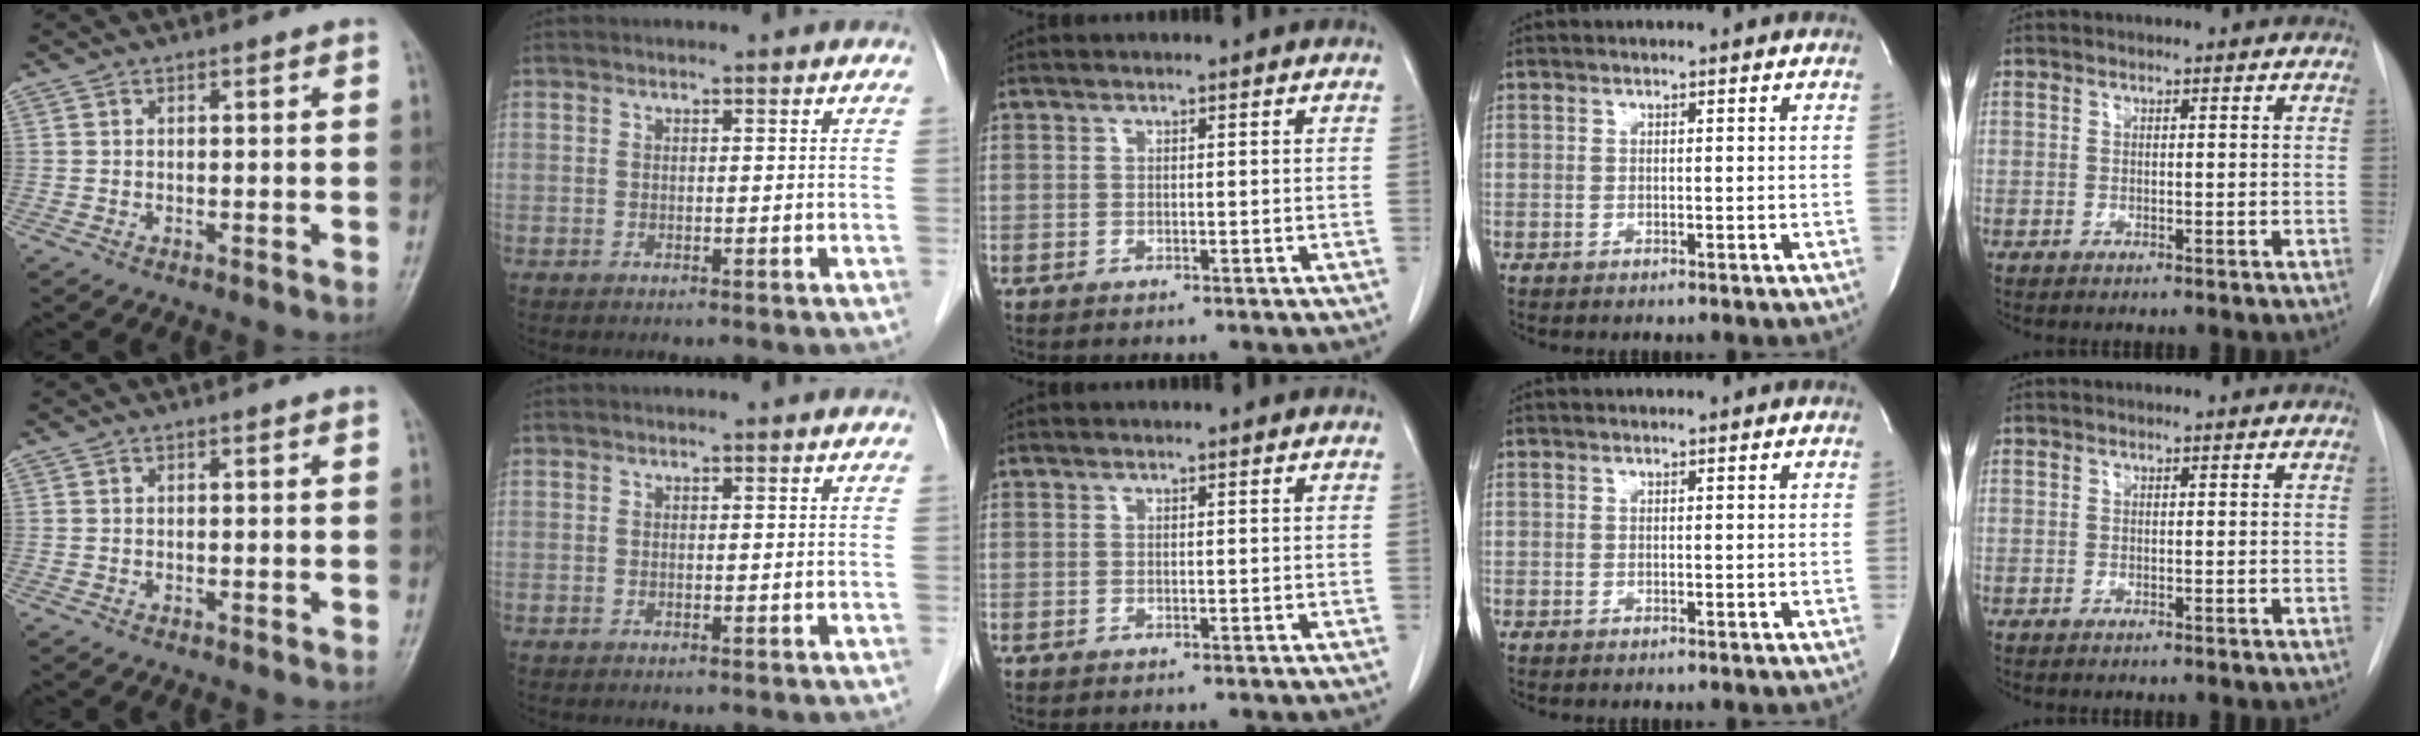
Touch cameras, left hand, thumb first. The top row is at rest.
{}